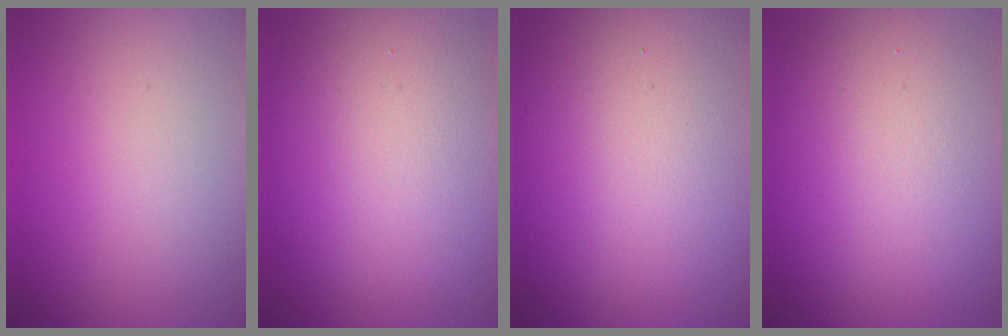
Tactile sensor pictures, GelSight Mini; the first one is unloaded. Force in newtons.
{"total": 12.3, "press": 12.3, "slide": 1.0}
{"total": 18.0, "press": 18.0, "slide": 1.2}
{"total": 13.5, "press": 13.5, "slide": 0.3}